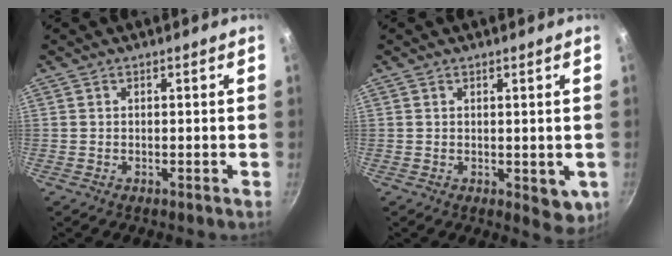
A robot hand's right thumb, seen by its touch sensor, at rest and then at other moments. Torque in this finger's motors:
{"motor_torque": [0.31, 0.49, 0.51, 0.26, 0.06]}